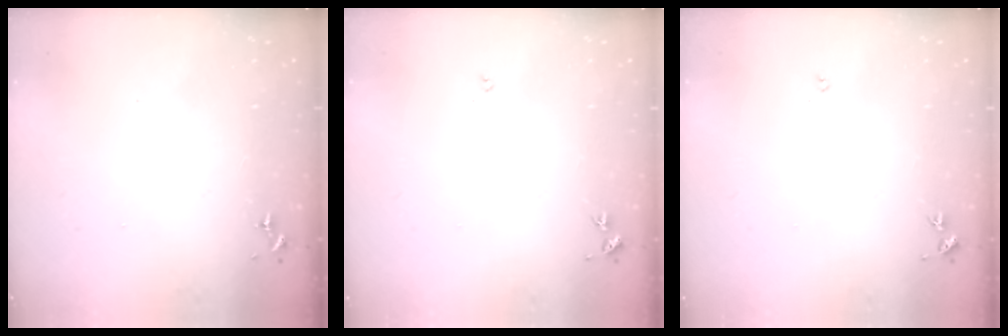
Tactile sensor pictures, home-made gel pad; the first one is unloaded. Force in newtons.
{"total": 2.7, "press": 2.7, "slide": 0.5}
{"total": 2.7, "press": 2.7, "slide": 0.5}